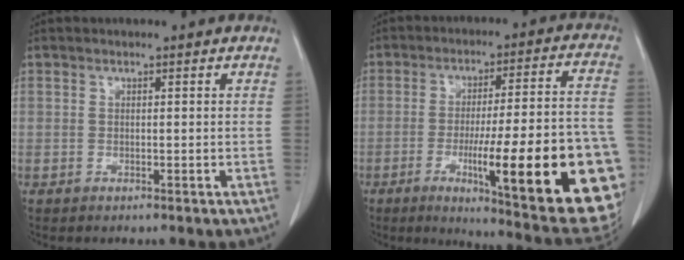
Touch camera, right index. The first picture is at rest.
{"total": 26.7, "force": [-8.3, 2.6, 25.3], "torque": [-0.265, -0.011, -0.112]}